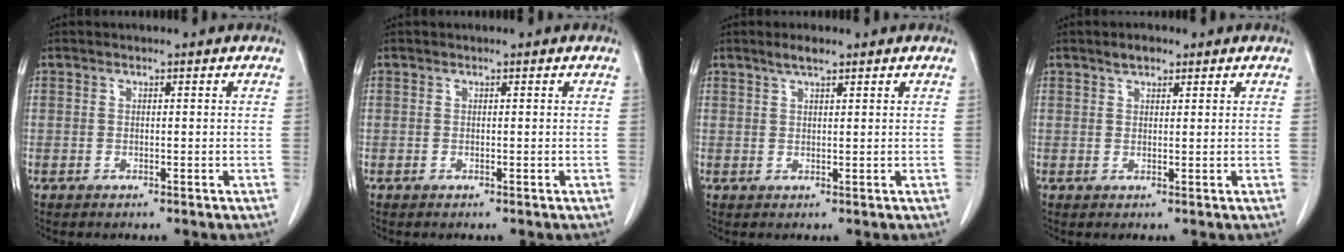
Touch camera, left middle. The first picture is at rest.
{"total": 0.0}
{"total": 2.2, "force": [1.7, 0.3, 1.4], "torque": [-0.033, 0.004, 0.032]}
{"total": 2.0, "force": [1.4, 0.9, 1.0], "torque": [-0.020, 0.003, 0.023]}